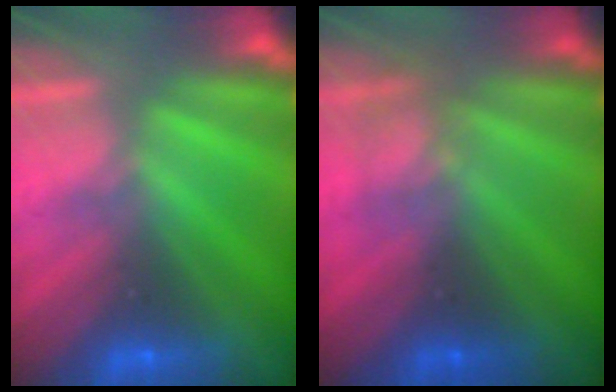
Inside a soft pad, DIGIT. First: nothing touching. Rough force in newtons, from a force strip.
{"total": 2.4}